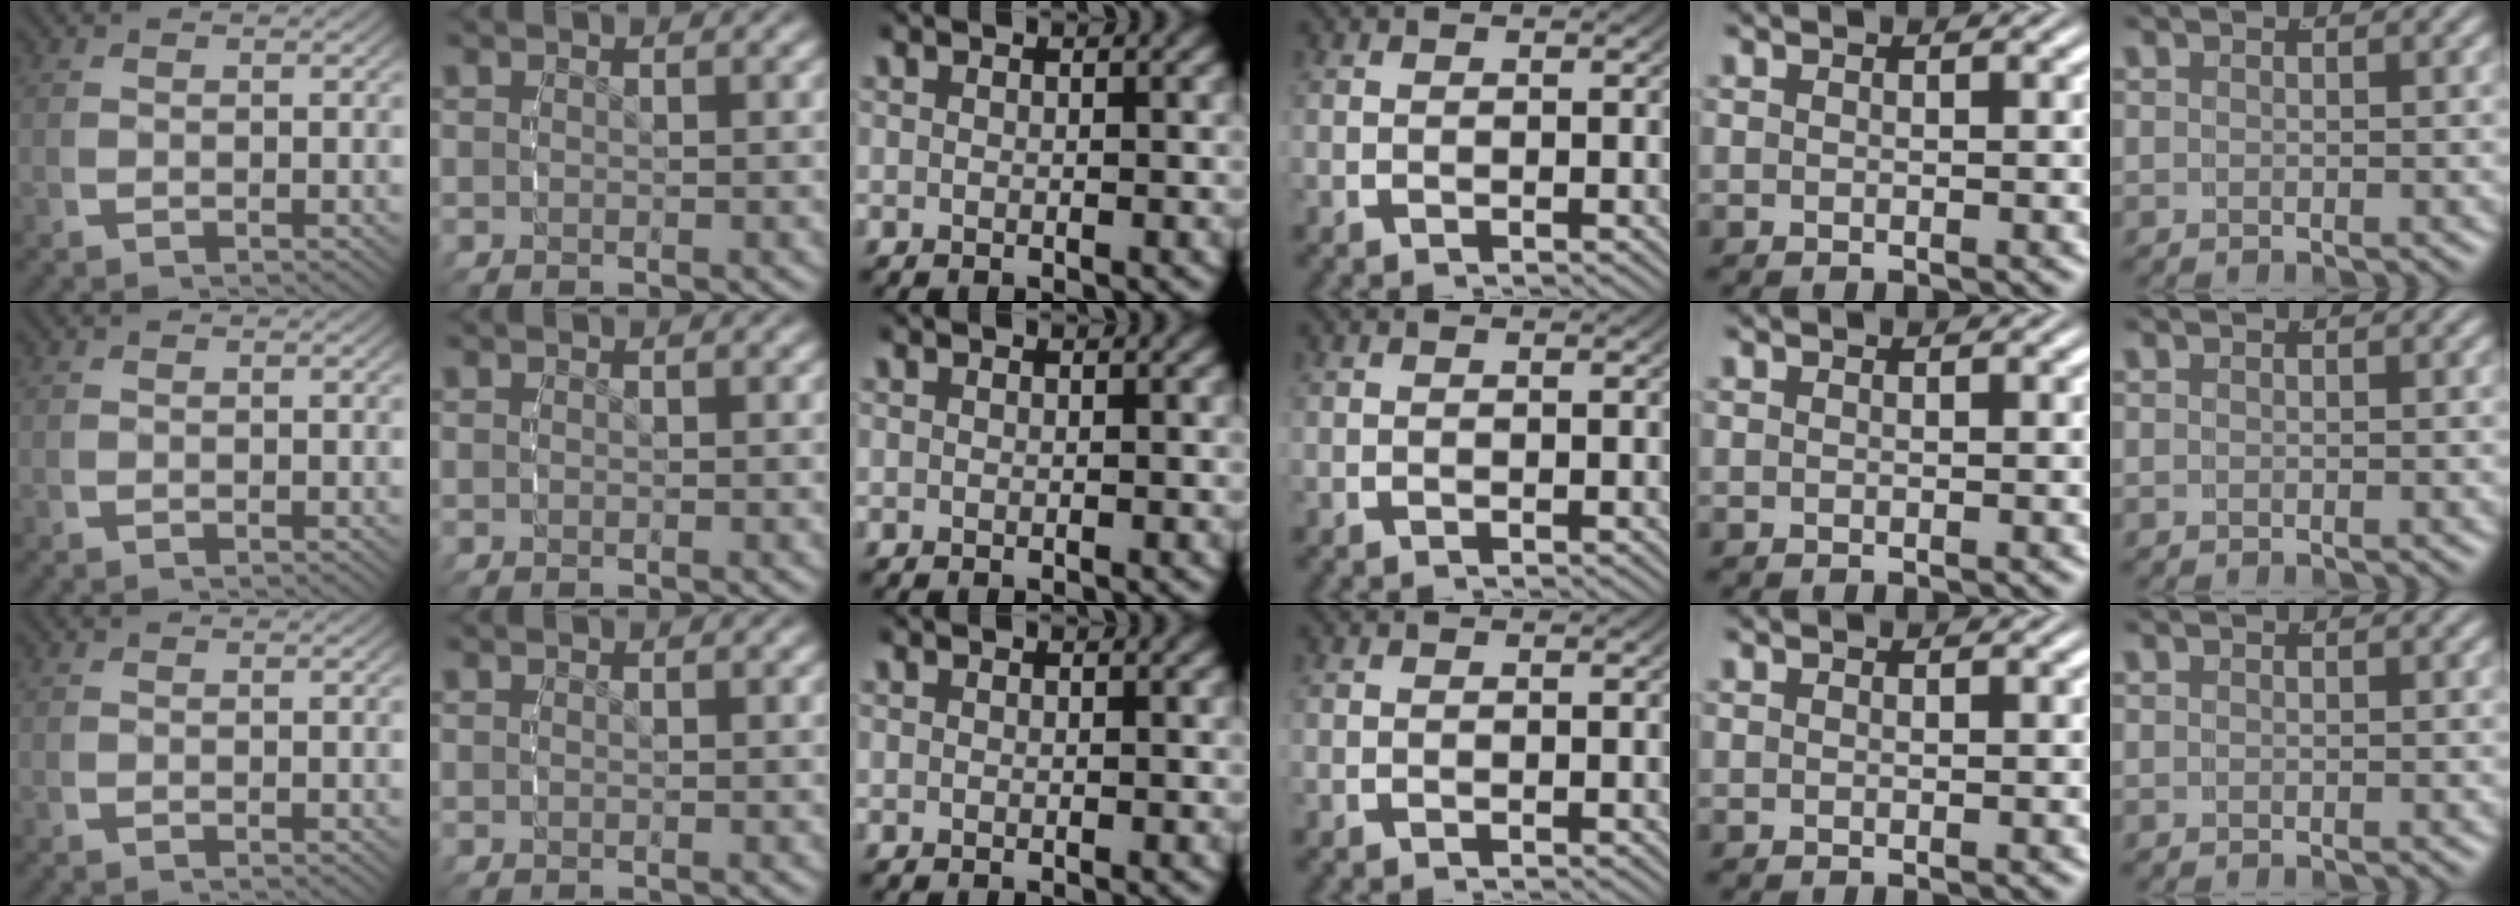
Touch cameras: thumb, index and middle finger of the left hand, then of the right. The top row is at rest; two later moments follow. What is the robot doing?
{"motion": "reach", "object": "scarf"}